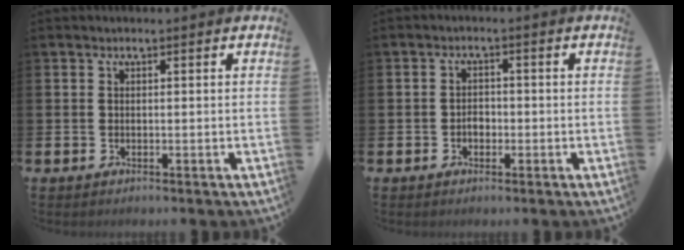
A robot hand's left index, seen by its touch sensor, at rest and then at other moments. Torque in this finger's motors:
{"motor_torque": [-0.02, 0.10, 0.02, 0.00]}